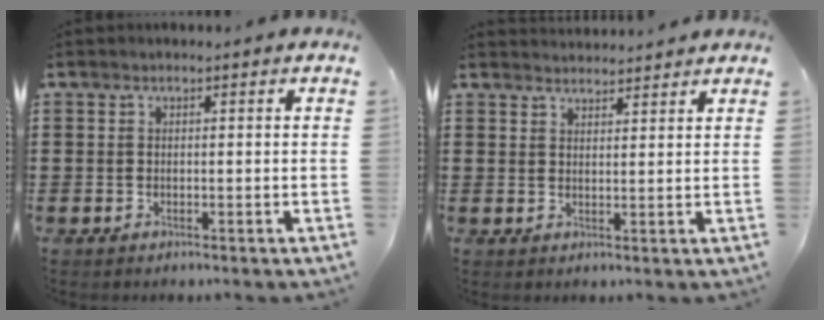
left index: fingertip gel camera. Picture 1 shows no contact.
{"total": 2.1, "force": [2.1, -0.1, -0.2], "torque": [-0.002, -0.006, 0.040]}